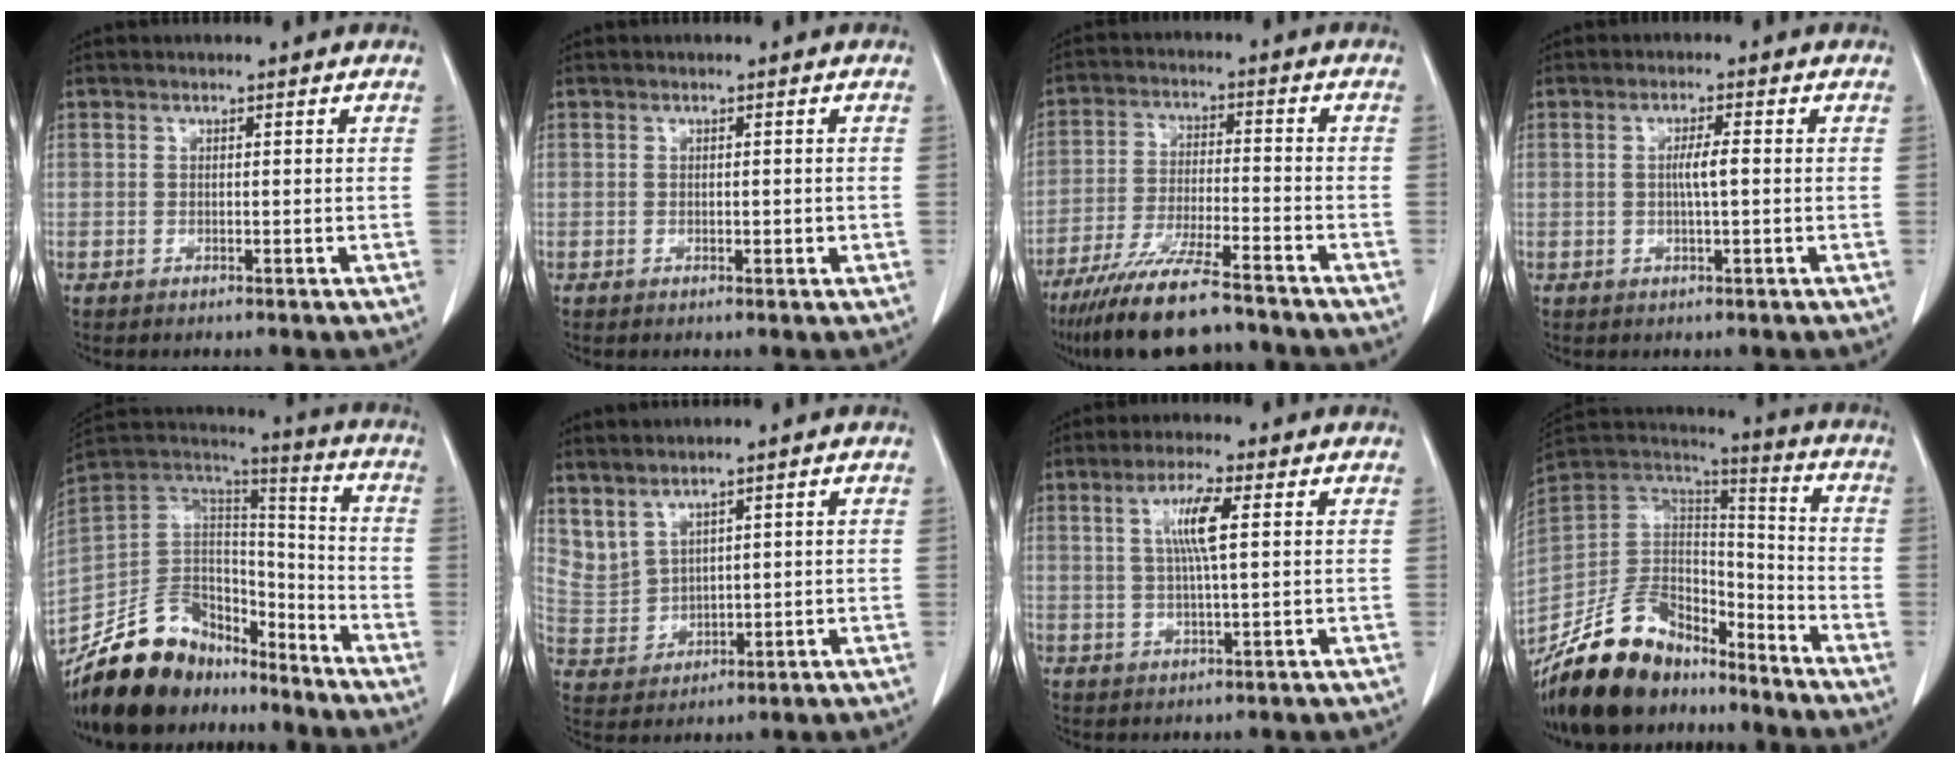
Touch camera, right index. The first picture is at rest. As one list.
[{"total": 0.9, "force": [-0.2, 0.4, 0.7], "torque": [-0.011, -0.001, 0.000]}, {"total": 13.7, "force": [-11.3, 1.5, 7.6], "torque": [-0.139, -0.028, -0.191]}, {"total": 2.8, "force": [0.0, 0.1, 2.8], "torque": [-0.053, 0.001, -0.001]}, {"total": 17.8, "force": [-14.8, 8.4, 5.5], "torque": [-0.092, 0.059, -0.255]}, {"total": 5.5, "force": [4.3, 2.5, 2.4], "torque": [-0.057, 0.005, 0.113]}, {"total": 5.9, "force": [1.5, 0.3, 5.7], "torque": [-0.110, 0.003, 0.030]}, {"total": 19.6, "force": [-15.8, 8.1, 8.4], "torque": [-0.165, 0.032, -0.285]}]